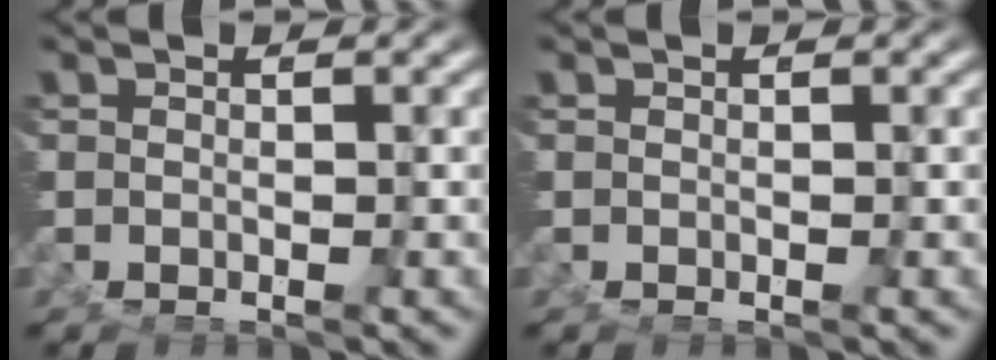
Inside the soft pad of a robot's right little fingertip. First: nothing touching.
{"total": 0.0}